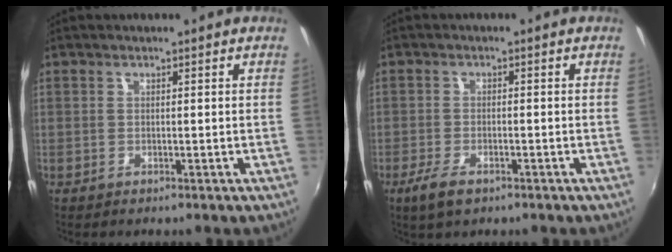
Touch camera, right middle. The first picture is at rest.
{"total": 4.5, "force": [-2.9, 1.8, 3.0], "torque": [-0.076, -0.012, -0.053]}